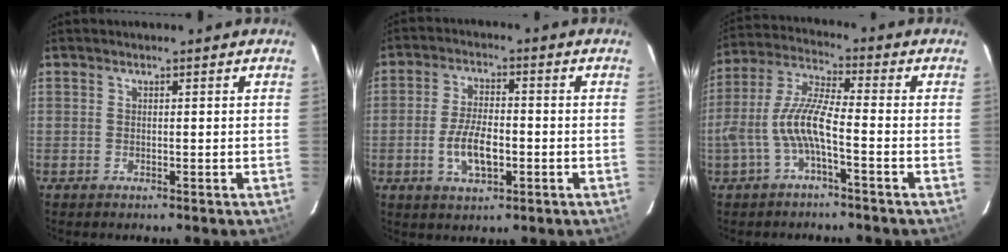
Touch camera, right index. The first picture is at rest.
{"total": 7.9, "force": [-2.3, 3.5, 6.7], "torque": [-0.137, -0.003, -0.038]}
{"total": 9.0, "force": [-3.1, 1.7, 8.3], "torque": [-0.190, 0.009, -0.056]}